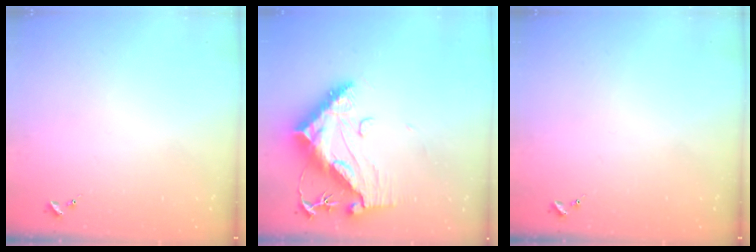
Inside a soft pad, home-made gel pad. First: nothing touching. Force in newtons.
{"total": 16.5, "press": 16.4, "slide": 1.3}
{"total": 0.0}